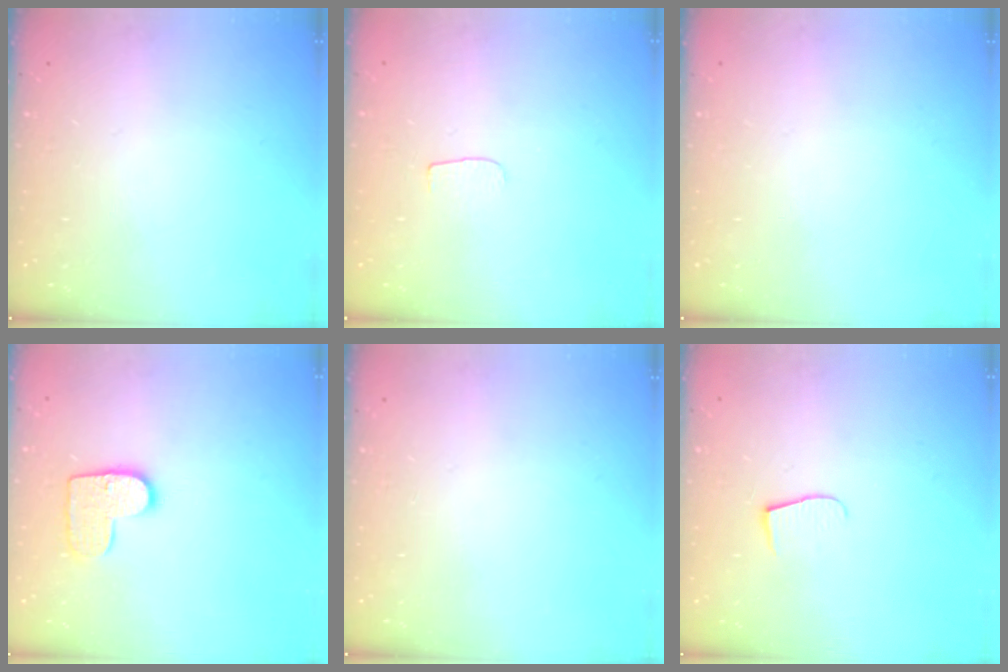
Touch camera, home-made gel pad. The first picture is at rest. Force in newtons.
{"total": 3.1, "press": 3.1, "slide": 0.3}
{"total": 0.0}
{"total": 10.0, "press": 10.0, "slide": 0.5}
{"total": 0.0}
{"total": 5.5, "press": 5.5, "slide": 0.6}